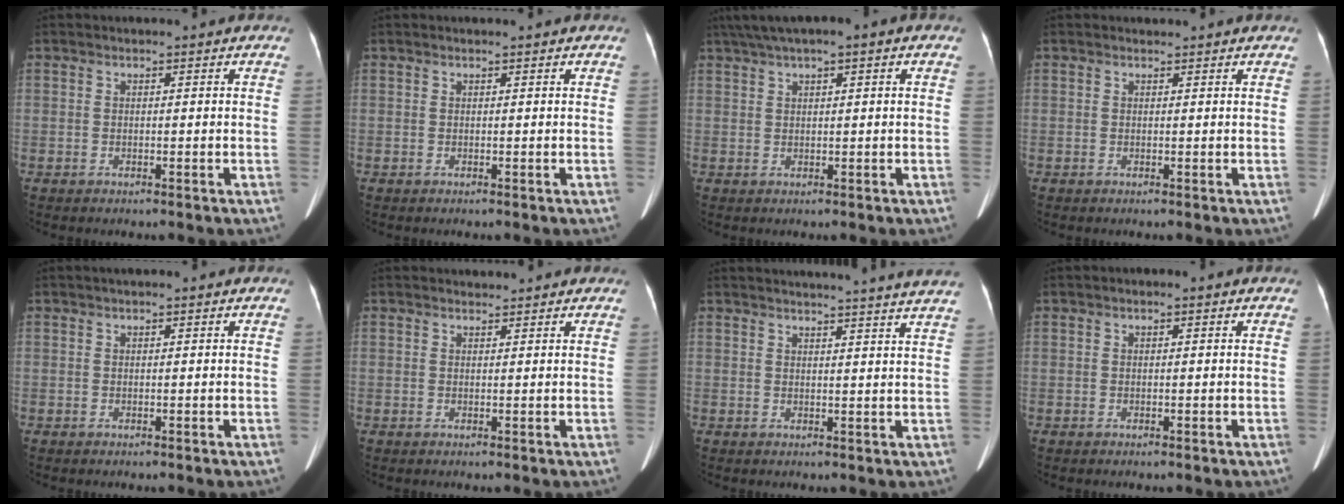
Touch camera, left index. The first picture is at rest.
{"total": 0.0}
{"total": 6.3, "force": [3.7, 0.8, 5.1], "torque": [-0.094, 0.036, 0.063]}
{"total": 0.6, "force": [0.6, 0.3, -0.1], "torque": [-0.006, 0.011, 0.010]}
{"total": 0.7, "force": [0.3, 0.2, 0.6], "torque": [-0.013, 0.009, 0.004]}
{"total": 0.9, "force": [0.8, 0.2, -0.1], "torque": [-0.011, 0.003, 0.018]}
{"total": 16.5, "force": [15.6, -1.3, 5.3], "torque": [-0.080, -0.039, 0.175]}
{"total": 0.5, "force": [0.0, 0.2, 0.4], "torque": [-0.009, 0.004, 0.001]}